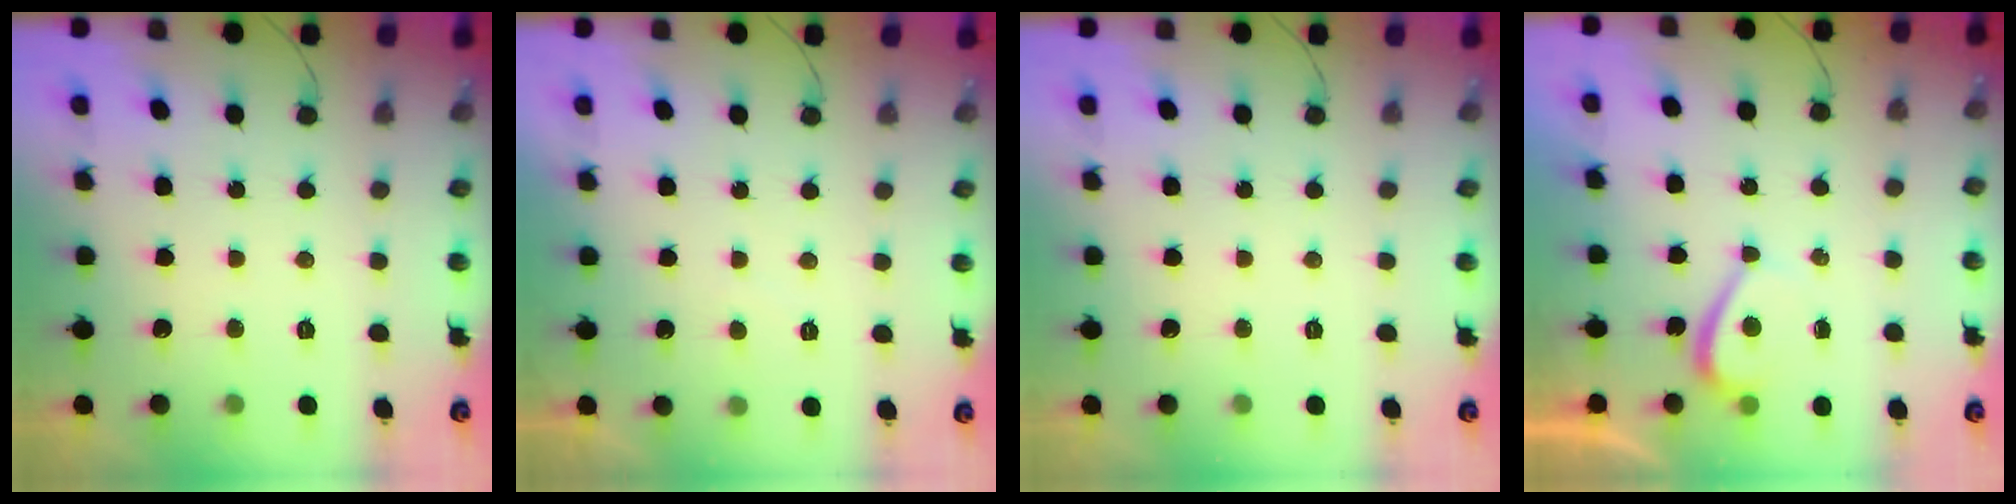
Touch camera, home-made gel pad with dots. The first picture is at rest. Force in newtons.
{"total": 0.0}
{"total": 0.0}
{"total": 1.0, "press": 0.9, "slide": 0.6}